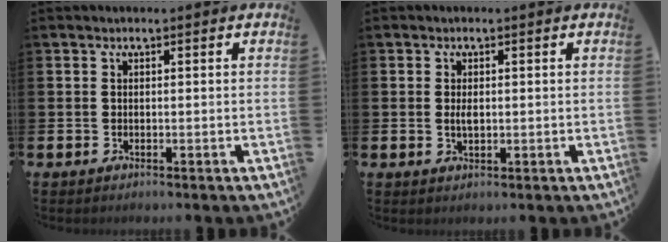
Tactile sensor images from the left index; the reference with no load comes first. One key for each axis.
{"total": 1.5, "fx": 0.2, "fy": 0.7, "fz": 1.3, "tx": -0.018, "ty": 0.001, "tz": -0.001}